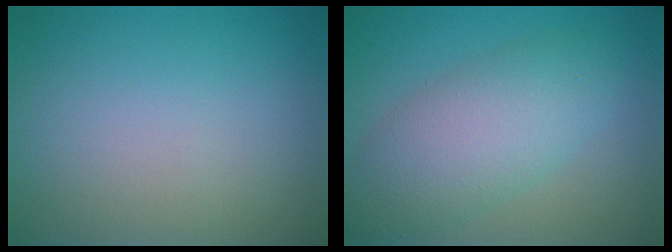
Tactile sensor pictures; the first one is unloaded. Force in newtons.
{"total": 6.0, "press": 6.0, "slide": 0.3}